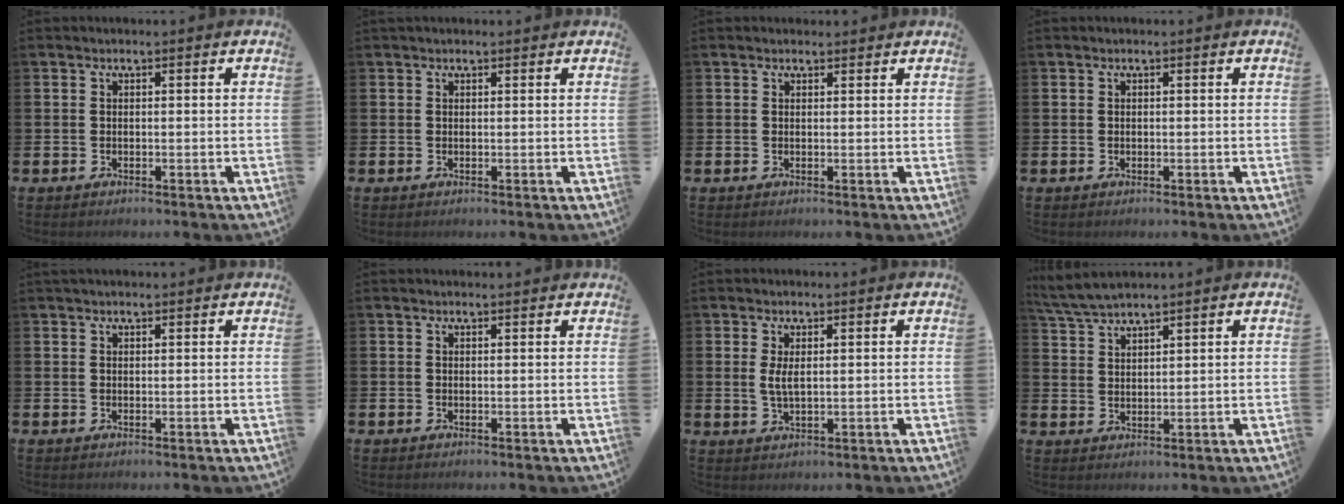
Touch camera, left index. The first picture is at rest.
{"total": 0.6, "force": [0.5, 0.1, 0.2], "torque": [0.009, -0.004, 0.007]}
{"total": 0.9, "force": [0.8, 0.3, 0.1], "torque": [0.009, -0.001, 0.013]}
{"total": 0.0}
{"total": 0.8, "force": [0.8, 0.1, 0.2], "torque": [0.009, -0.005, 0.012]}
{"total": 0.6, "force": [0.6, 0.0, 0.0], "torque": [0.012, -0.007, 0.008]}
{"total": 2.4, "force": [1.0, 0.8, 2.1], "torque": [-0.038, 0.001, 0.015]}
{"total": 4.0, "force": [3.8, 0.1, 1.1], "torque": [-0.035, -0.012, 0.071]}